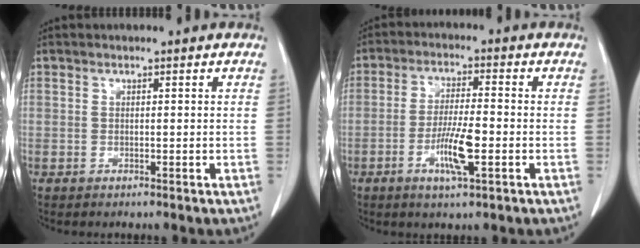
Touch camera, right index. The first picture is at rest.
{"total": 7.1, "force": [-2.4, 0.9, 6.7], "torque": [-0.126, -0.004, -0.041]}